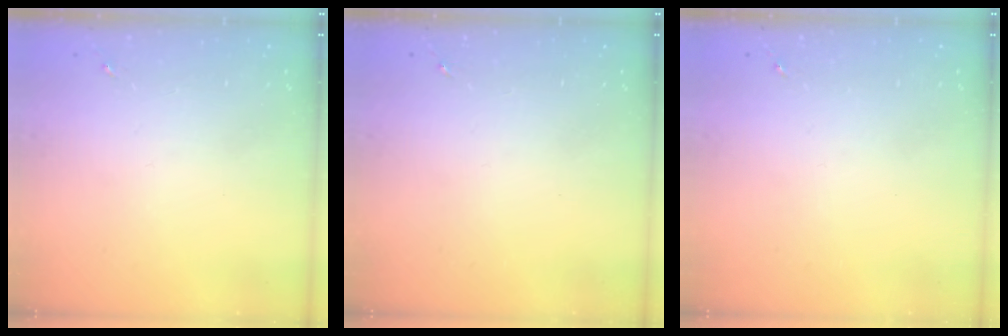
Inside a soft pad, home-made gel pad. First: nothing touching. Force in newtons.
{"total": 0.0}
{"total": 0.0}